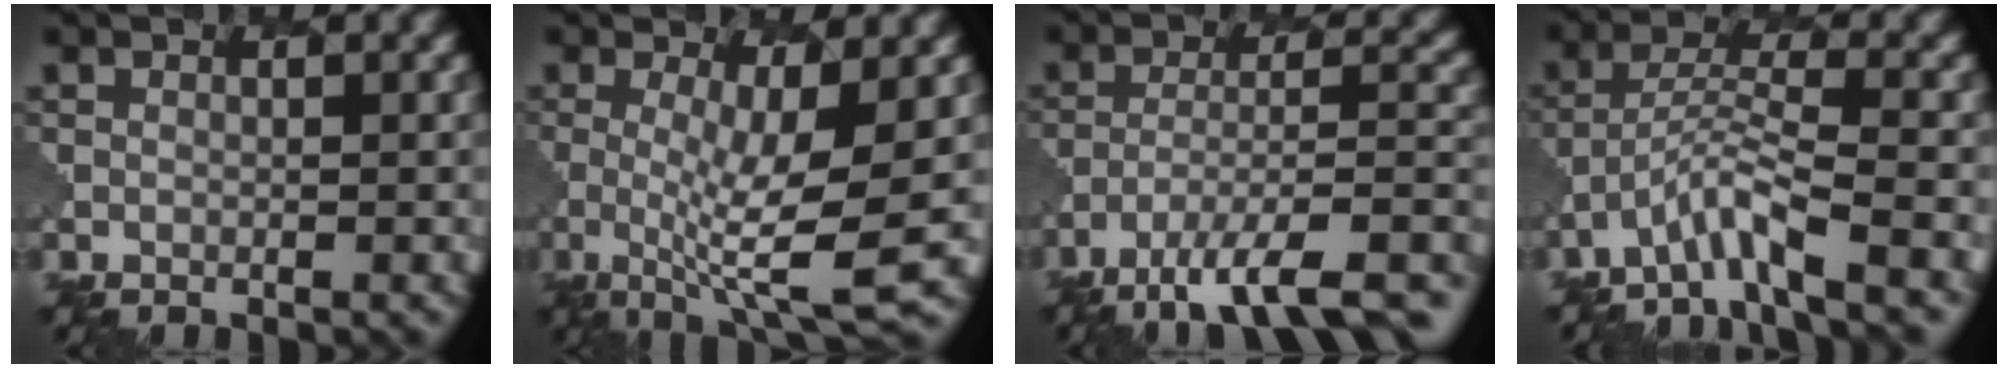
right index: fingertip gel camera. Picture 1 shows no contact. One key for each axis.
{"total": 6.6, "fx": -0.4, "fy": 1.4, "fz": 6.5, "tx": -0.113, "ty": -0.015, "tz": -0.007}
{"total": 11.3, "fx": -7.8, "fy": 3.1, "fz": 7.6, "tx": -0.132, "ty": 0.001, "tz": -0.126}
{"total": 4.2, "fx": -3.0, "fy": 0.4, "fz": 3.0, "tx": -0.058, "ty": 0.006, "tz": -0.064}